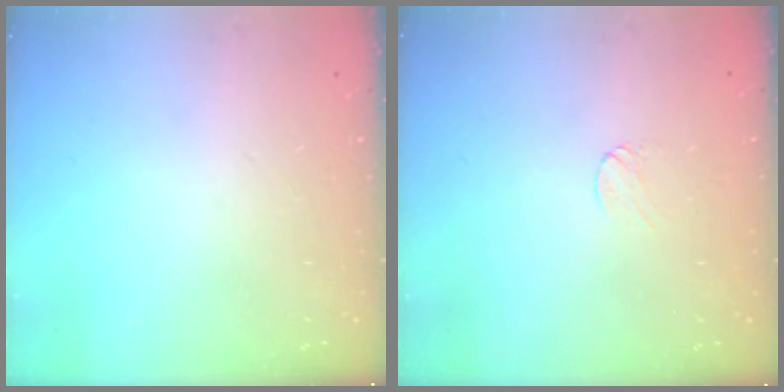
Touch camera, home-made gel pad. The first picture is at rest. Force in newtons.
{"total": 2.9, "press": 2.9, "slide": 0.3}